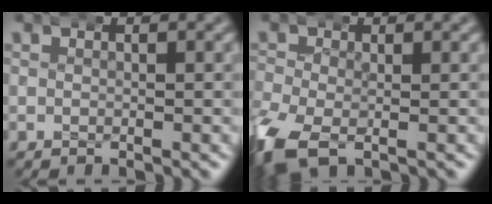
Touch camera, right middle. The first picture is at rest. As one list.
[{"total": 4.6, "force": [-2.5, 3.0, 2.5], "torque": [-0.073, -0.017, -0.032]}]